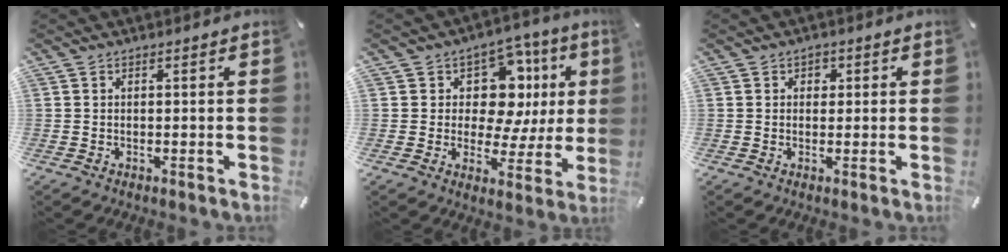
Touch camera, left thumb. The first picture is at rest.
{"total": 12.3, "force": [3.9, 9.2, 7.2], "torque": [-0.091, -0.044, 0.074]}
{"total": 1.7, "force": [0.2, 1.6, 0.5], "torque": [0.003, -0.001, -0.002]}